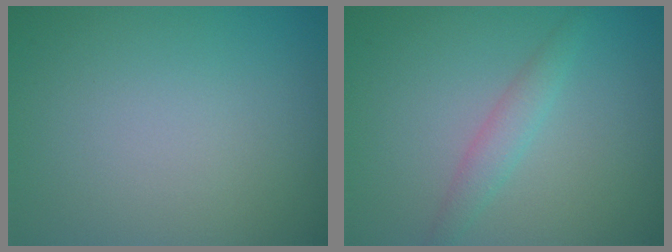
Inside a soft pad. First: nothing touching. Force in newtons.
{"total": 1.8, "press": 1.8, "slide": 0.1}